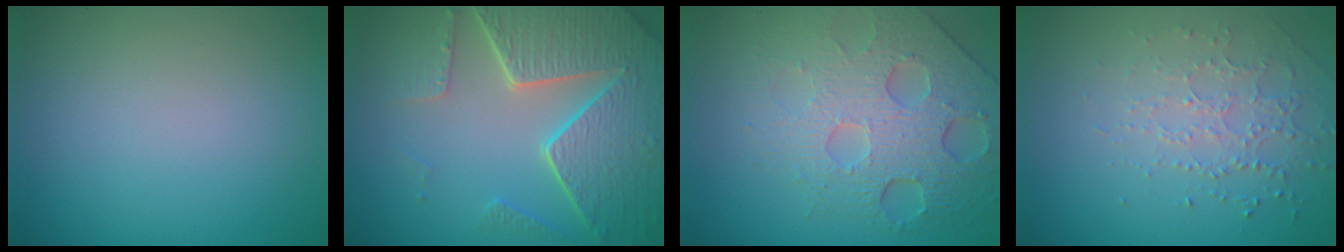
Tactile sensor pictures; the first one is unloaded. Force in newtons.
{"total": 8.4, "press": 6.0, "slide": 5.9}
{"total": 7.9, "press": 5.3, "slide": 5.9}
{"total": 1.7, "press": 1.5, "slide": 0.8}